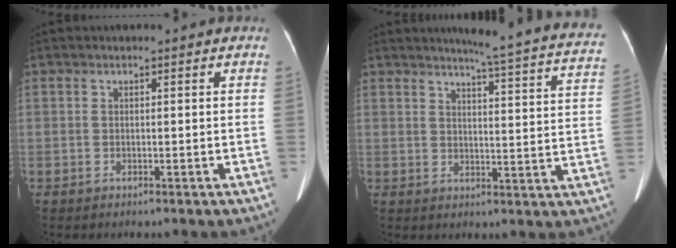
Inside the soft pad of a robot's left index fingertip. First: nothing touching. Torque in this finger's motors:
{"motor_torque": [-0.32, -1.29, 0.17, 0.01]}